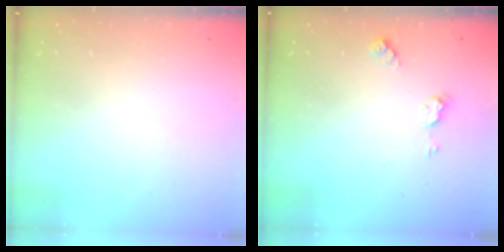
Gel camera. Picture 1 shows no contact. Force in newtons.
{"total": 5.1, "press": 5.0, "slide": 0.6}